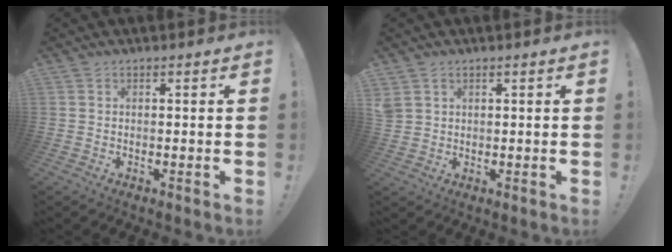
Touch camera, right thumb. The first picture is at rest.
{"total": 2.9, "force": [1.6, 2.0, 1.2], "torque": [-0.018, -0.005, 0.033]}